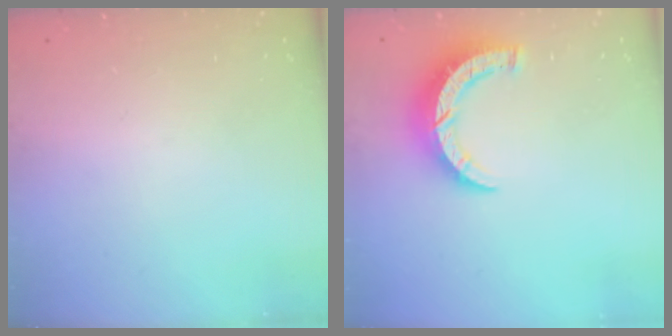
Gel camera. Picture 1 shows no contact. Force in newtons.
{"total": 8.0, "press": 7.9, "slide": 0.7}